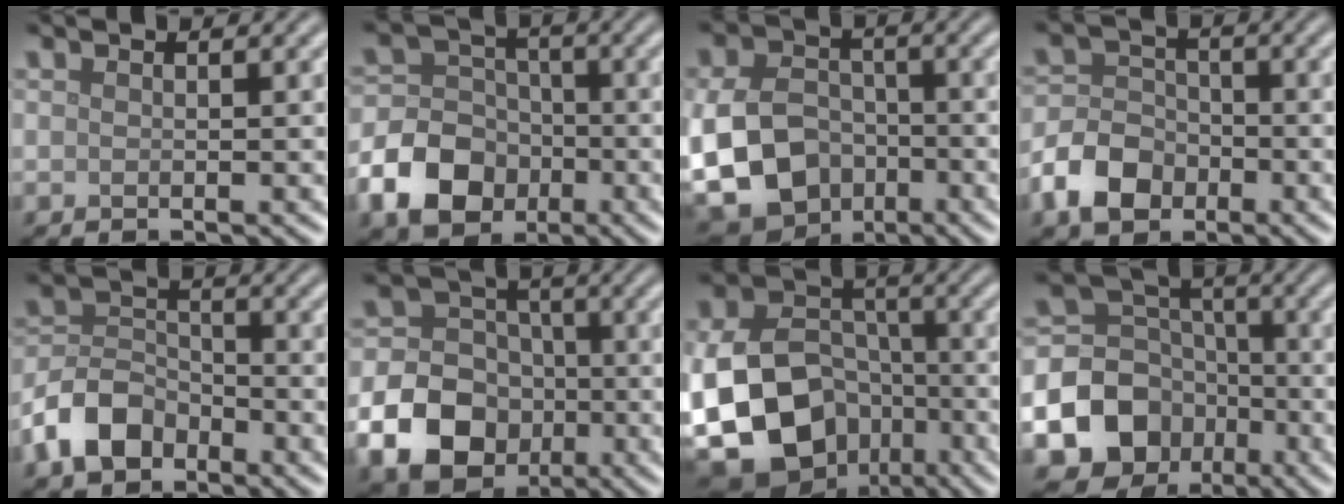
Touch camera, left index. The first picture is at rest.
{"total": 8.0, "force": [-3.2, 6.5, 3.5], "torque": [-0.051, -0.005, -0.089]}
{"total": 14.8, "force": [-5.2, 12.1, 6.6], "torque": [-0.137, -0.047, -0.105]}
{"total": 5.2, "force": [-2.6, 3.8, 2.4], "torque": [-0.049, 0.000, -0.058]}
{"total": 5.3, "force": [-3.3, 3.4, 2.5], "torque": [-0.050, 0.002, -0.072]}
{"total": 12.8, "force": [-4.6, 10.8, 5.0], "torque": [-0.095, -0.044, -0.105]}
{"total": 17.3, "force": [-6.6, 13.3, 9.0], "torque": [-0.181, -0.044, -0.116]}
{"total": 13.3, "force": [-5.5, 11.4, 4.1], "torque": [-0.087, -0.034, -0.116]}